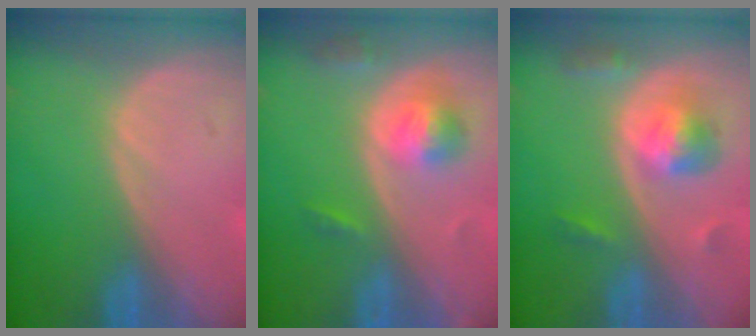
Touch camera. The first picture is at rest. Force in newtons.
{"total": 5.4, "press": 4.8, "slide": 2.3}
{"total": 5.7, "press": 5.3, "slide": 1.9}